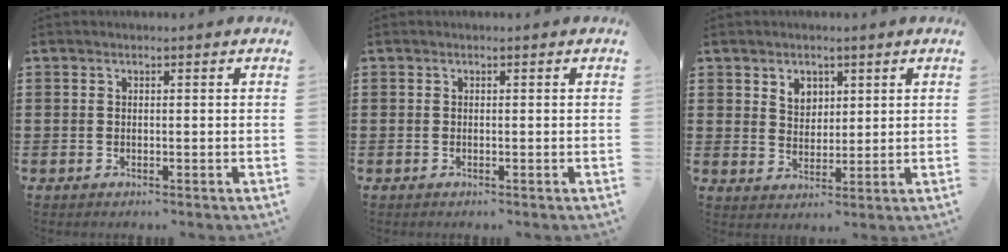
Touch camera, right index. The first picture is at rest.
{"total": 0.0}
{"total": 3.4, "force": [2.1, 2.5, 1.0], "torque": [-0.029, 0.010, 0.038]}